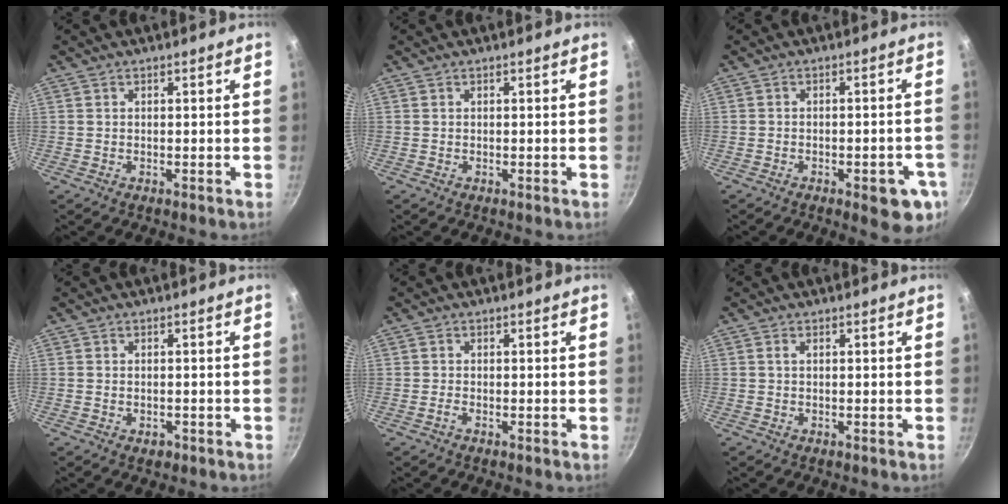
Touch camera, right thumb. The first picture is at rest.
{"total": 0.0}
{"total": 8.4, "force": [-3.3, 3.2, 7.0], "torque": [-0.063, 0.012, -0.036]}
{"total": 1.7, "force": [-0.8, 1.2, 1.0], "torque": [-0.015, 0.001, -0.008]}
{"total": 0.7, "force": [-0.5, 0.2, 0.4], "torque": [-0.007, 0.001, -0.013]}
{"total": 0.7, "force": [0.2, 0.2, 0.6], "torque": [-0.011, 0.003, 0.002]}